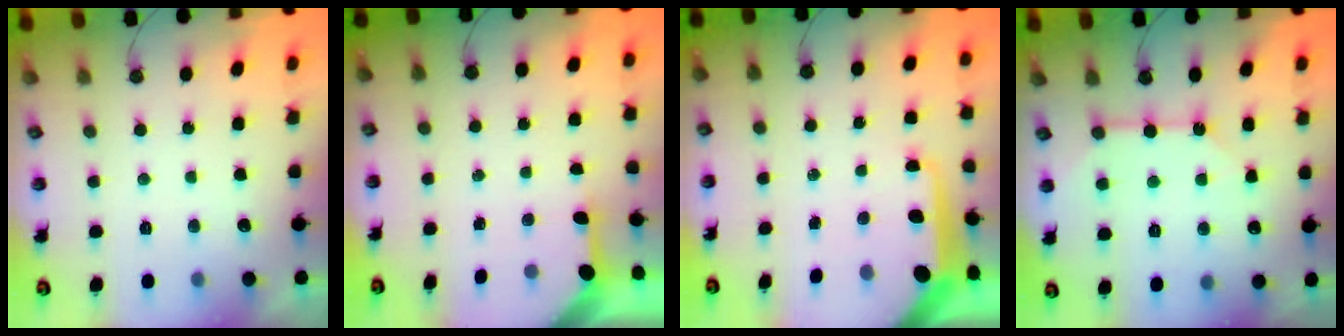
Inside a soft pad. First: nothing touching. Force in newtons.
{"total": 3.4, "press": 3.4, "slide": 0.3}
{"total": 13.1, "press": 13.1, "slide": 1.2}
{"total": 9.5, "press": 9.4, "slide": 1.2}